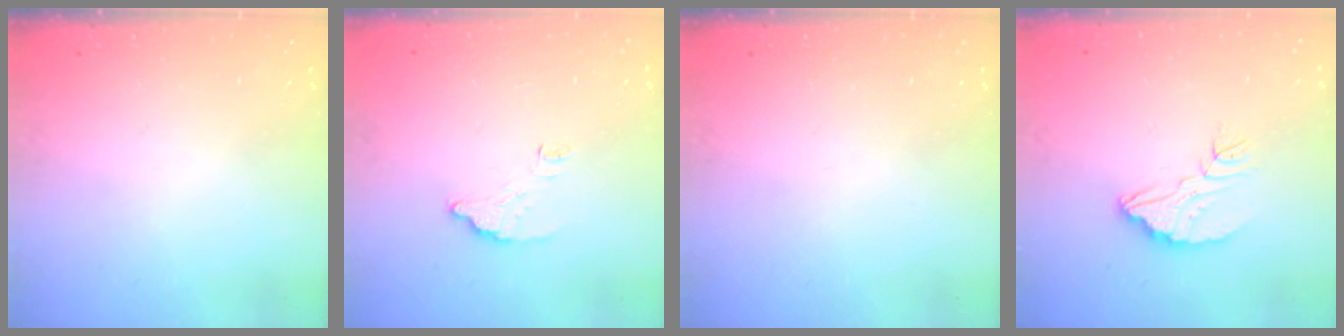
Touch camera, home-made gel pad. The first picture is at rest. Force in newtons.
{"total": 4.2, "press": 4.1, "slide": 0.3}
{"total": 0.0}
{"total": 7.1, "press": 7.1, "slide": 0.4}